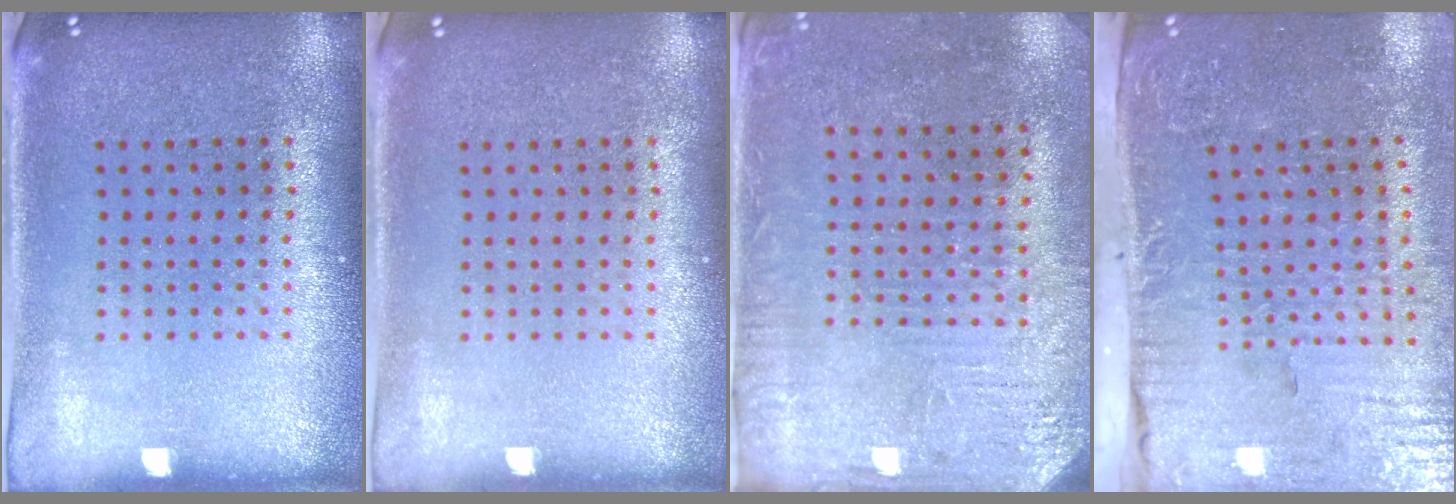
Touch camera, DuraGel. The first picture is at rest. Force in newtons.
{"total": 0.0}
{"total": 3.2, "press": 2.9, "slide": 1.3}
{"total": 4.9, "press": 4.1, "slide": 2.5}